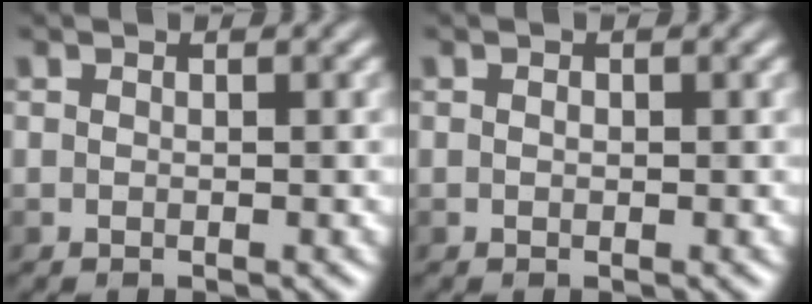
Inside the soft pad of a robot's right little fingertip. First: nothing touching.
{"total": 0.7, "force": [0.3, 0.5, 0.4], "torque": [-0.002, 0.006, -0.007]}